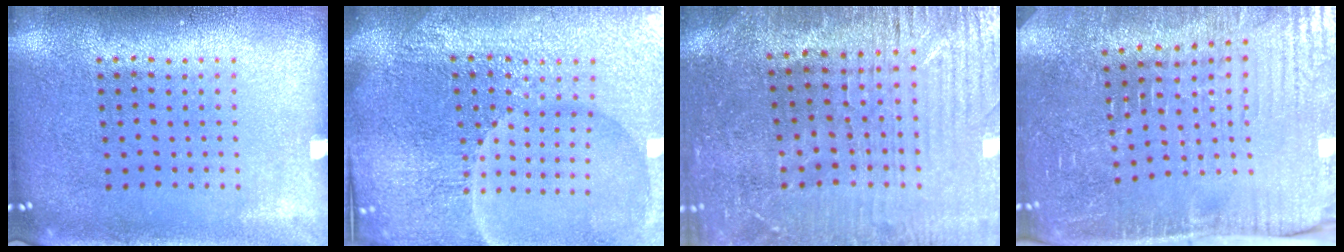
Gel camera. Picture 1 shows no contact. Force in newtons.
{"total": 6.0, "press": 5.5, "slide": 2.4}
{"total": 2.7, "press": 2.6, "slide": 0.6}
{"total": 4.6, "press": 4.6, "slide": 0.7}